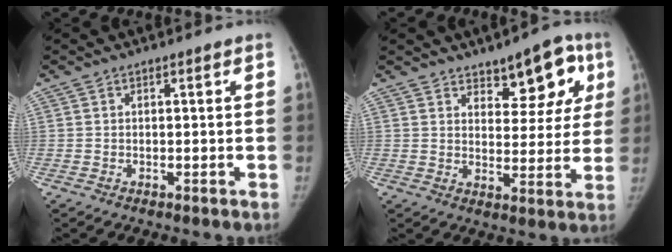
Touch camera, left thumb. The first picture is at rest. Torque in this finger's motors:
{"motor_torque": [-0.05, 0.42, -0.06, -0.30, 0.05]}